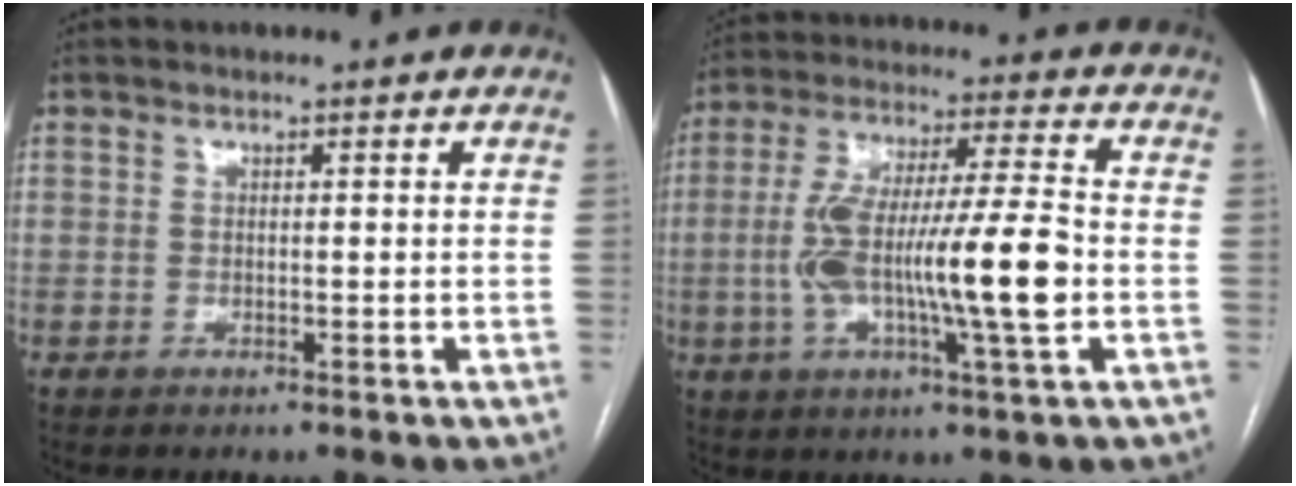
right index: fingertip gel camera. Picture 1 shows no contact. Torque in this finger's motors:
{"motor_torque": [1.70, -0.44, 1.05, 0.21]}